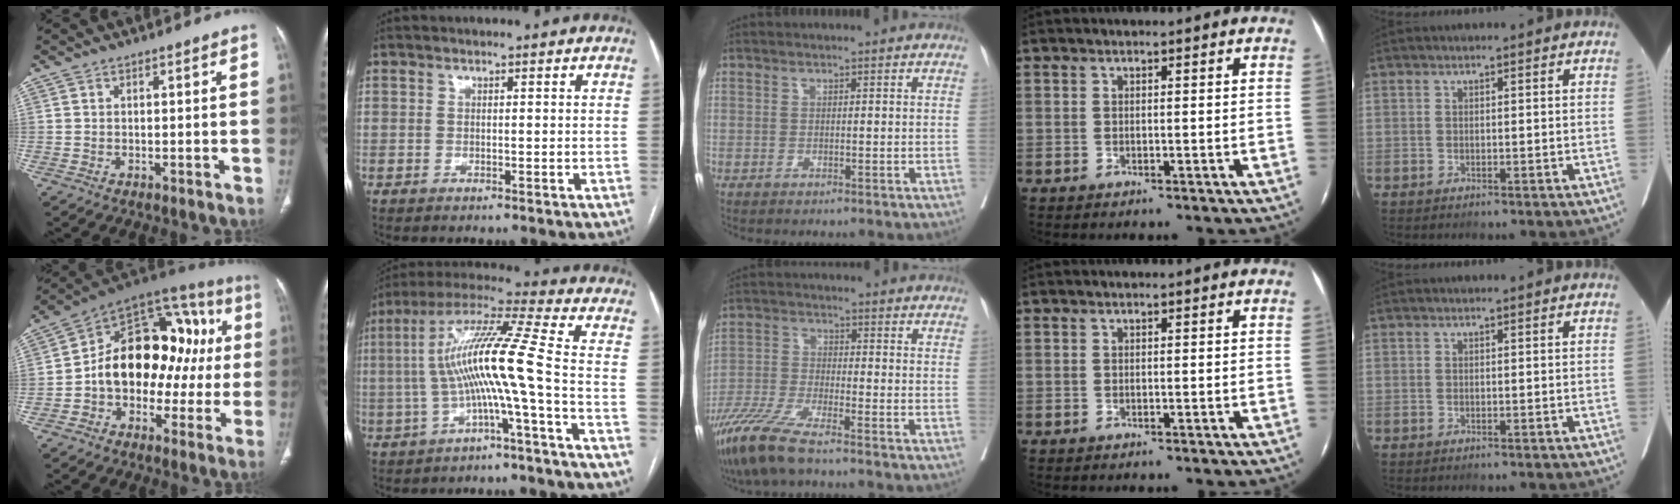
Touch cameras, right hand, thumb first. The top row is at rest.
{"thumb": {"total": 22.0, "force": [-0.3, 14.9, 16.1], "torque": [-0.195, 0.066, -0.007]}, "index": {"total": 12.6, "force": [-2.0, -1.1, 12.3], "torque": [-0.235, 0.030, -0.043]}, "middle": {"total": 9.1, "force": [-7.0, 0.6, 5.8], "torque": [-0.123, -0.032, -0.141]}}